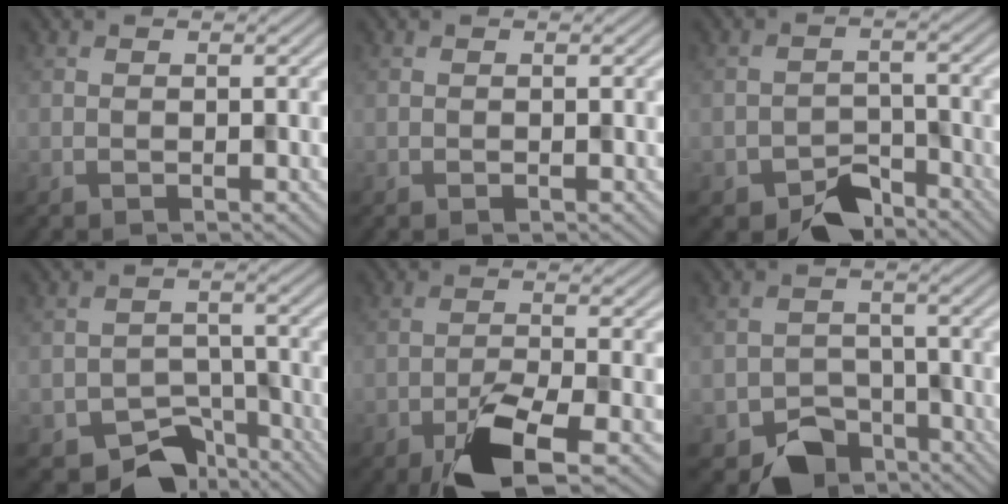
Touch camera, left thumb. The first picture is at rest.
{"total": 0.0}
{"total": 5.5, "force": [-4.2, 2.8, 2.1], "torque": [-0.031, -0.007, -0.077]}
{"total": 7.4, "force": [-5.3, 4.3, 2.9], "torque": [-0.040, -0.016, -0.088]}
{"total": 7.7, "force": [-4.4, 2.3, 5.9], "torque": [-0.107, -0.006, -0.083]}
{"total": 6.8, "force": [-4.4, 4.5, 2.5], "torque": [-0.034, -0.016, -0.076]}